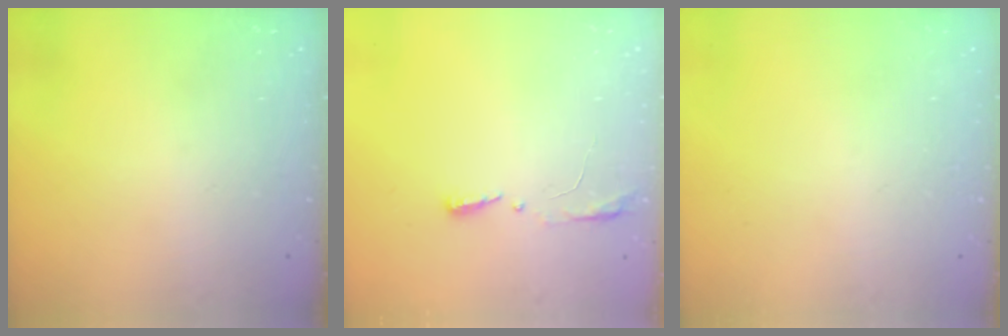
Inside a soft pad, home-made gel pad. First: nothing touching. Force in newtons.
{"total": 4.1, "press": 3.9, "slide": 1.2}
{"total": 0.0}